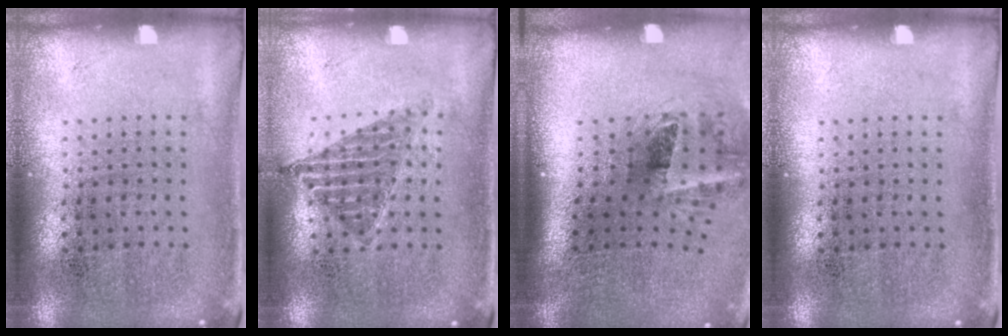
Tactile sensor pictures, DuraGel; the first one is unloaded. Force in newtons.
{"total": 0.9, "press": 0.8, "slide": 0.4}
{"total": 2.1, "press": 1.3, "slide": 1.7}
{"total": 0.0}